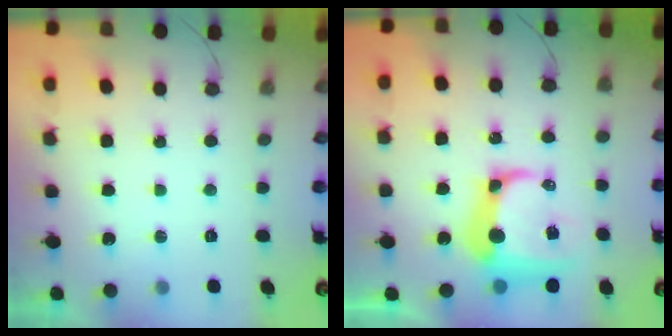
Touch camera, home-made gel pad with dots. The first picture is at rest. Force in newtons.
{"total": 14.4, "press": 14.3, "slide": 1.9}